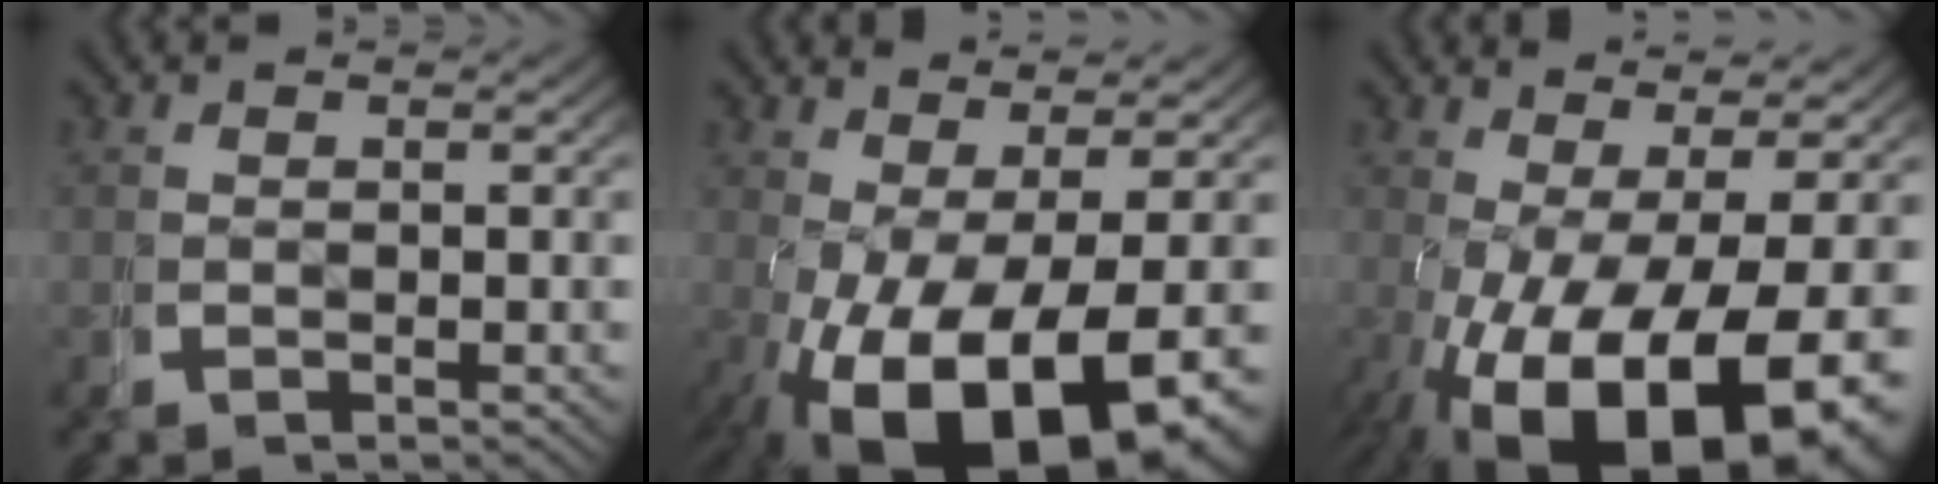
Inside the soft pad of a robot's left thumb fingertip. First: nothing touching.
{"total": 13.8, "force": [-4.0, 7.9, 10.6], "torque": [-0.194, -0.058, -0.025]}
{"total": 15.3, "force": [-4.7, 8.7, 11.7], "torque": [-0.205, -0.066, -0.031]}